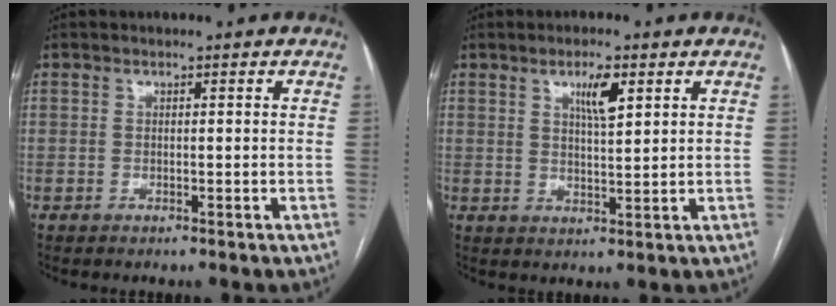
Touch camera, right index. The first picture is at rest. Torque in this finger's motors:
{"motor_torque": [0.50, 0.29, 0.17, 0.06]}